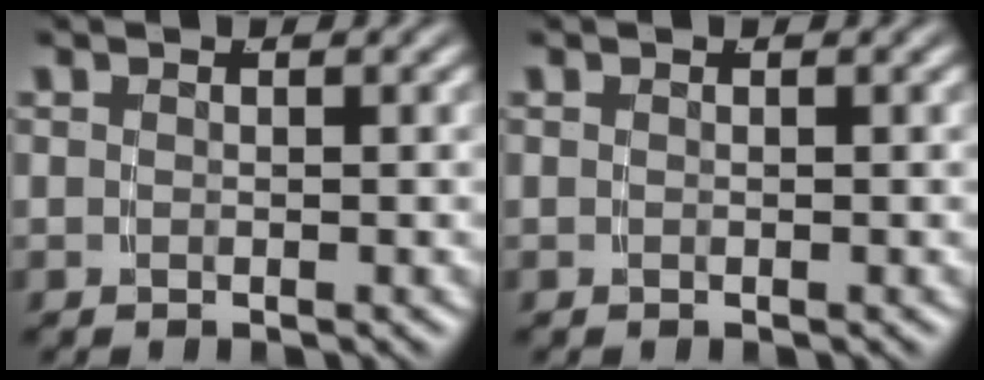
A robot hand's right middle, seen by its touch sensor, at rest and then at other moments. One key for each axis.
{"total": 0.0}